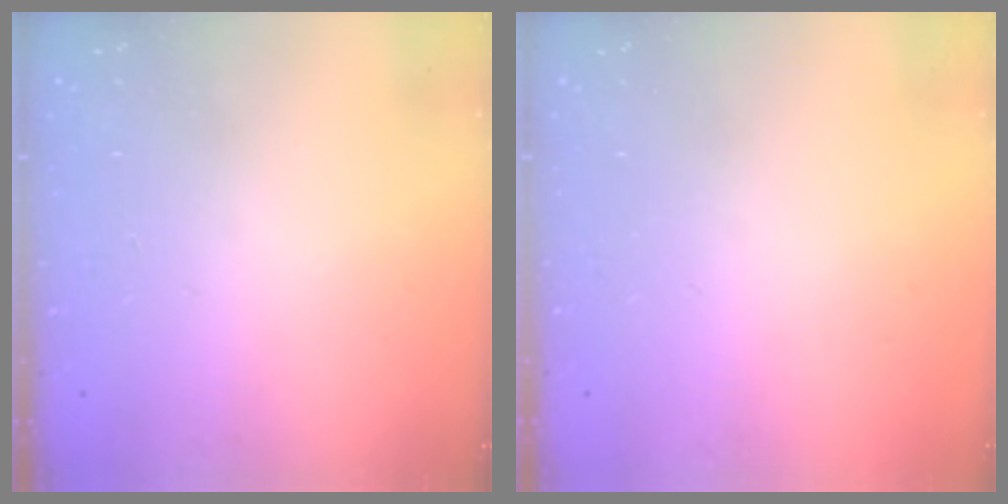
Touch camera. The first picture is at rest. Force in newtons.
{"total": 0.0}